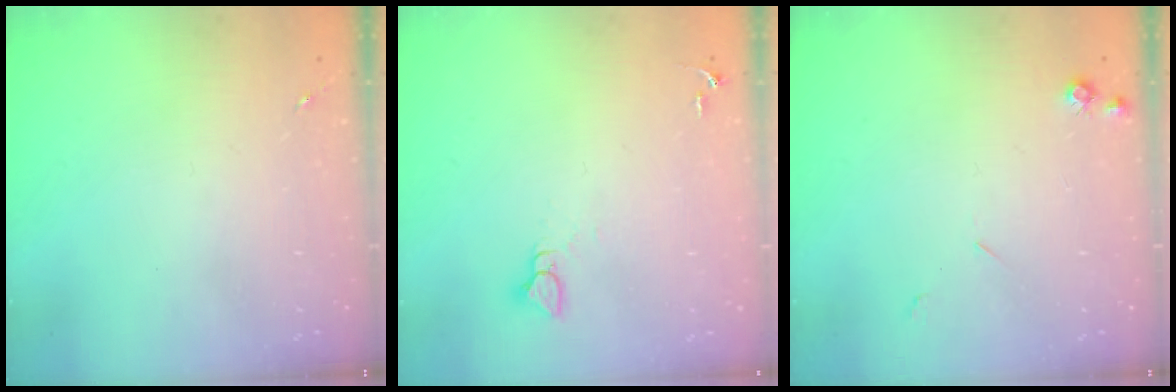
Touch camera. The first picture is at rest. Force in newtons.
{"total": 3.9, "press": 3.8, "slide": 0.3}
{"total": 5.6, "press": 5.6, "slide": 0.8}